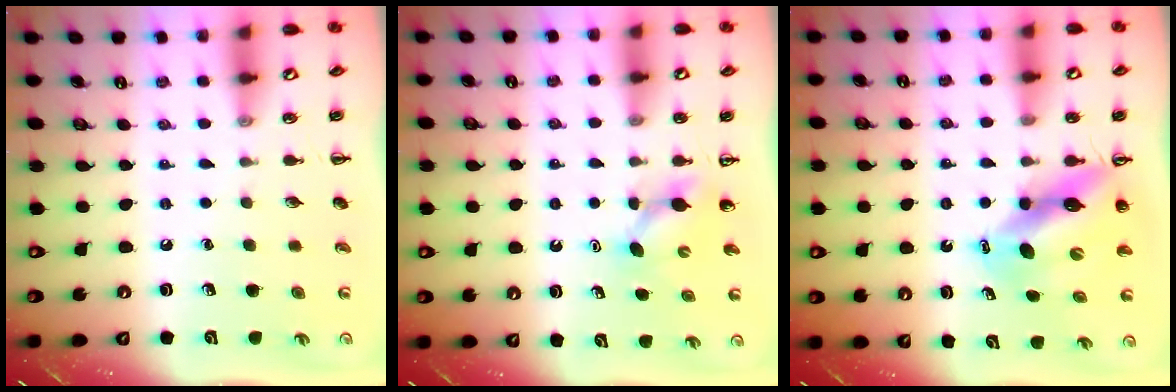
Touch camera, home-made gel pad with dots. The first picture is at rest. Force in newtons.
{"total": 4.0, "press": 3.9, "slide": 0.9}
{"total": 10.6, "press": 10.1, "slide": 3.1}